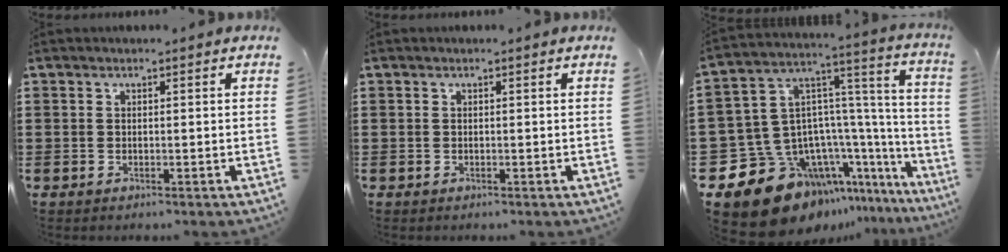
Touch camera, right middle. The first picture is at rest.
{"total": 0.0}
{"total": 17.3, "force": [-12.0, 9.8, 7.6], "torque": [-0.176, -0.013, -0.182]}